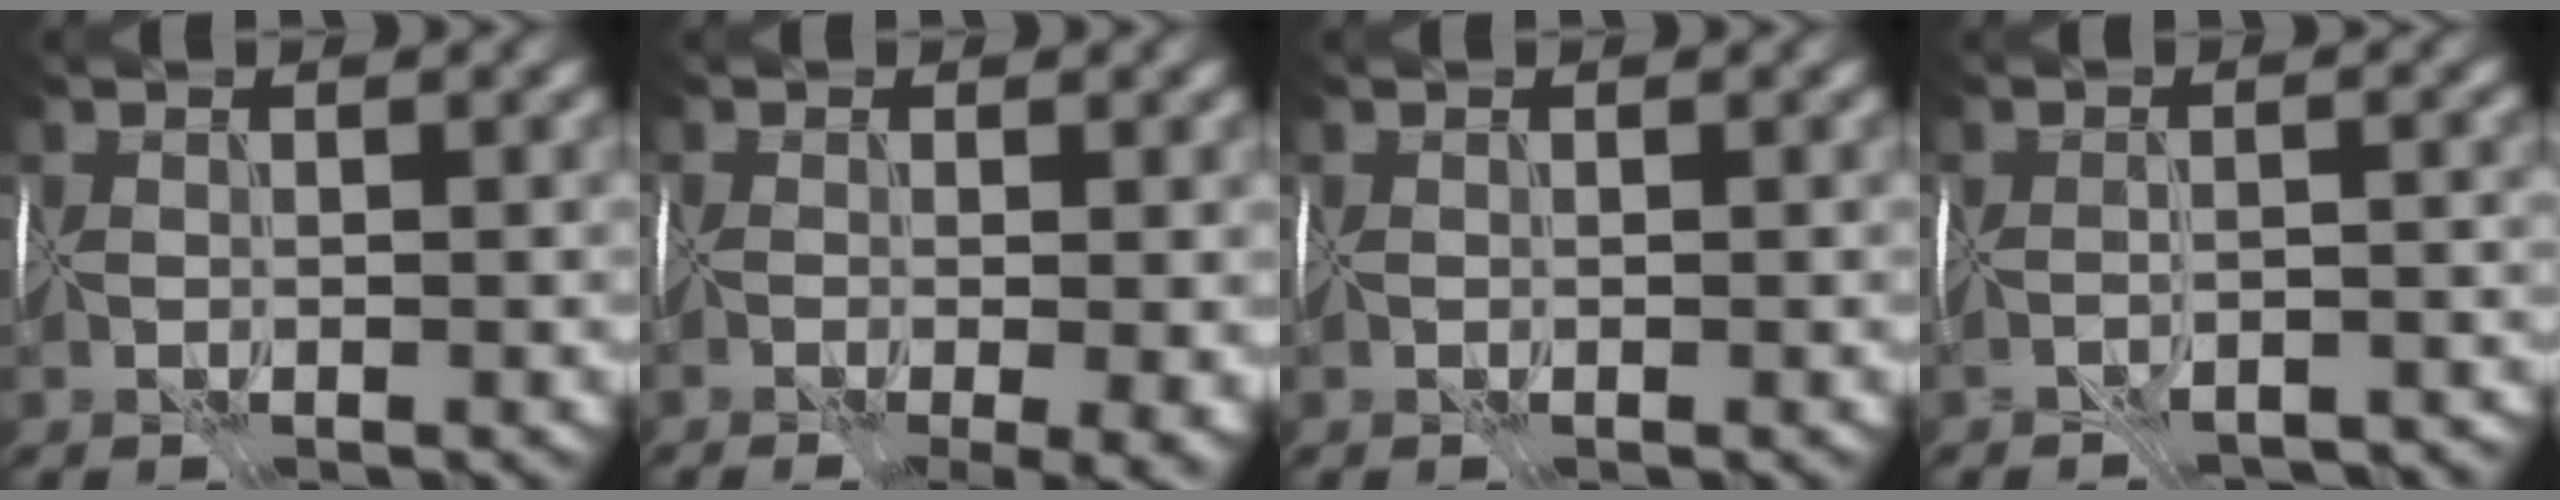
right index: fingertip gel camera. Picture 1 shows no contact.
{"total": 6.1, "force": [-2.4, 2.6, 5.0], "torque": [-0.063, -0.012, -0.017]}
{"total": 0.0}
{"total": 4.7, "force": [-4.5, 1.1, 1.0], "torque": [-0.011, 0.002, -0.051]}